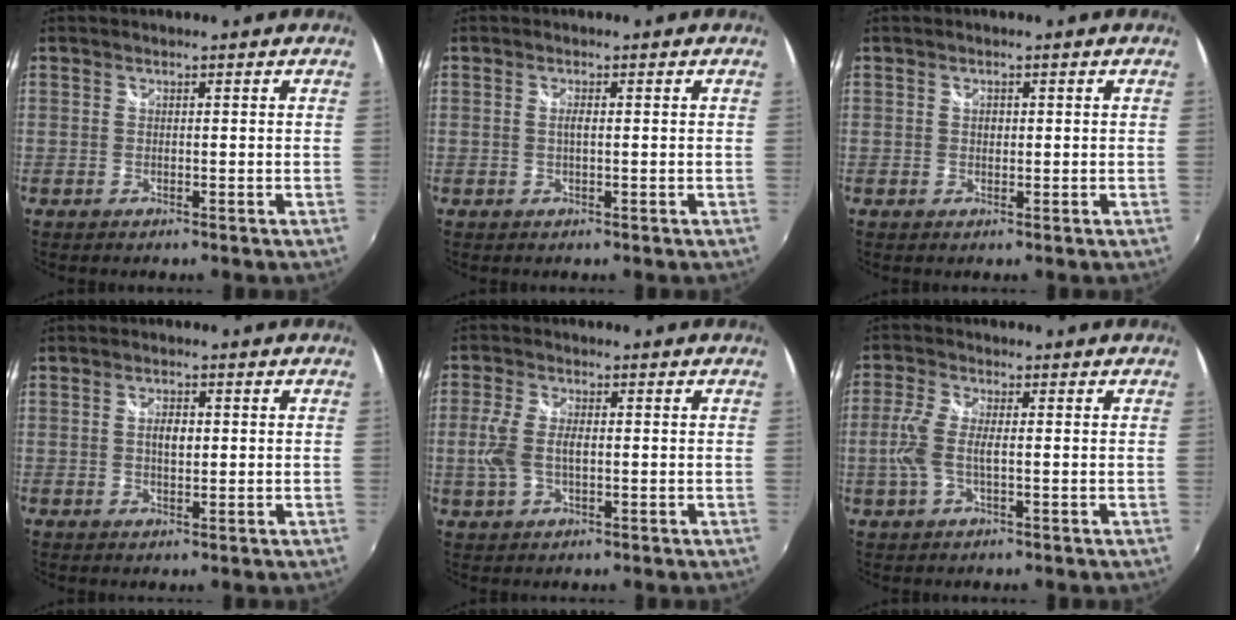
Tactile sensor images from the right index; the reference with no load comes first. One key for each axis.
{"total": 1.2, "fx": 0.1, "fy": 0.2, "fz": 1.2, "tx": -0.023, "ty": 0.000, "tz": -0.002}
{"total": 1.0, "fx": 0.1, "fy": 0.9, "fz": 0.5, "tx": -0.007, "ty": 0.002, "tz": 0.001}
{"total": 2.8, "fx": 0.3, "fy": 1.5, "fz": 2.4, "tx": -0.040, "ty": 0.004, "tz": 0.003}
{"total": 6.2, "fx": -0.4, "fy": 3.3, "fz": 5.2, "tx": -0.114, "ty": -0.001, "tz": -0.006}
{"total": 5.9, "fx": -0.6, "fy": 2.0, "fz": 5.5, "tx": -0.123, "ty": 0.001, "tz": -0.011}